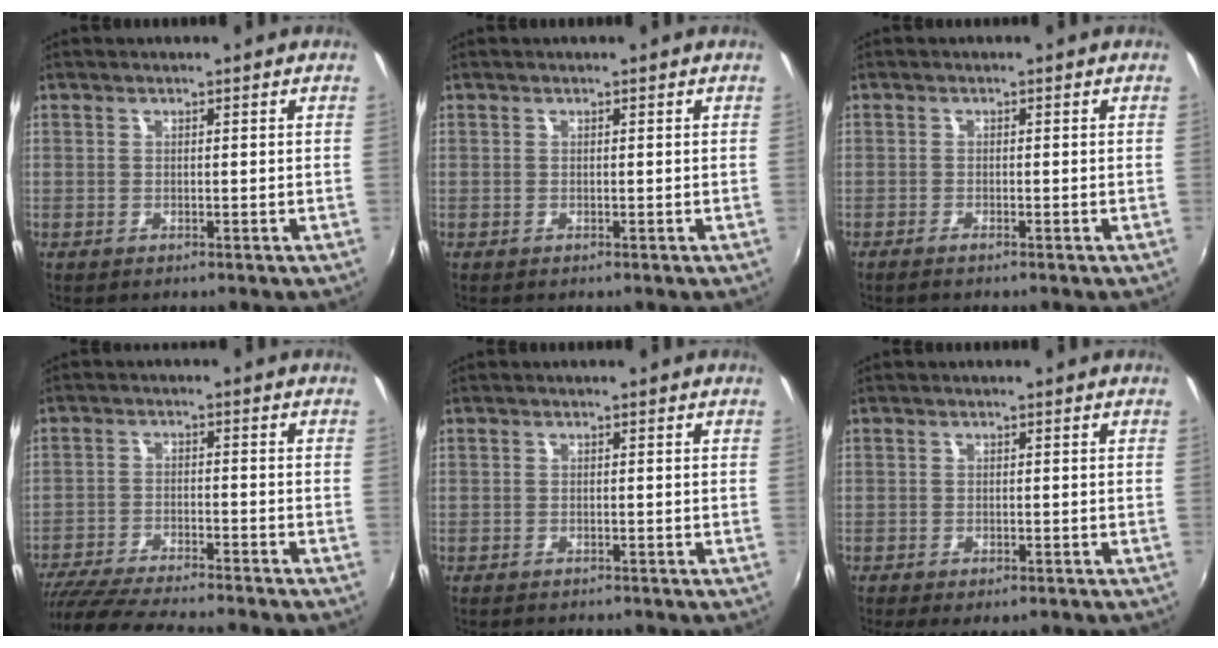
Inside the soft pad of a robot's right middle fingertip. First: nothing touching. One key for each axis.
{"total": 0.0}
{"total": 1.0, "fx": -0.9, "fy": 0.1, "fz": 0.5, "tx": -0.012, "ty": -0.002, "tz": -0.019}
{"total": 16.5, "fx": -14.6, "fy": 1.3, "fz": 7.6, "tx": -0.156, "ty": -0.028, "tz": -0.232}
{"total": 2.1, "fx": -1.9, "fy": 0.6, "fz": 0.6, "tx": -0.019, "ty": -0.006, "tz": -0.030}
{"total": 4.2, "fx": -3.0, "fy": 1.5, "fz": 2.4, "tx": -0.059, "ty": -0.019, "tz": -0.046}